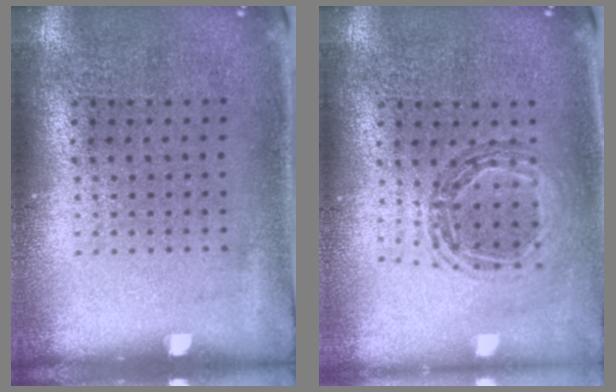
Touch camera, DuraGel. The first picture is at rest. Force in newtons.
{"total": 0.8, "press": 0.8, "slide": 0.1}